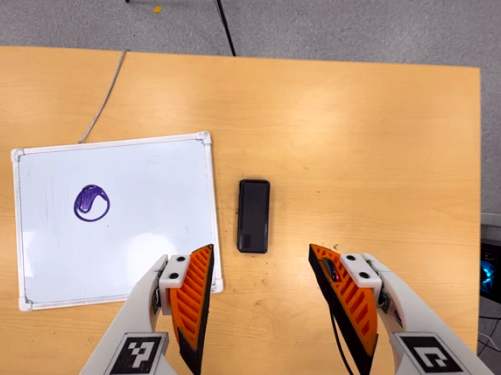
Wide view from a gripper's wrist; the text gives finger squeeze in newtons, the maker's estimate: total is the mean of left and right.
{"total": 0.0}